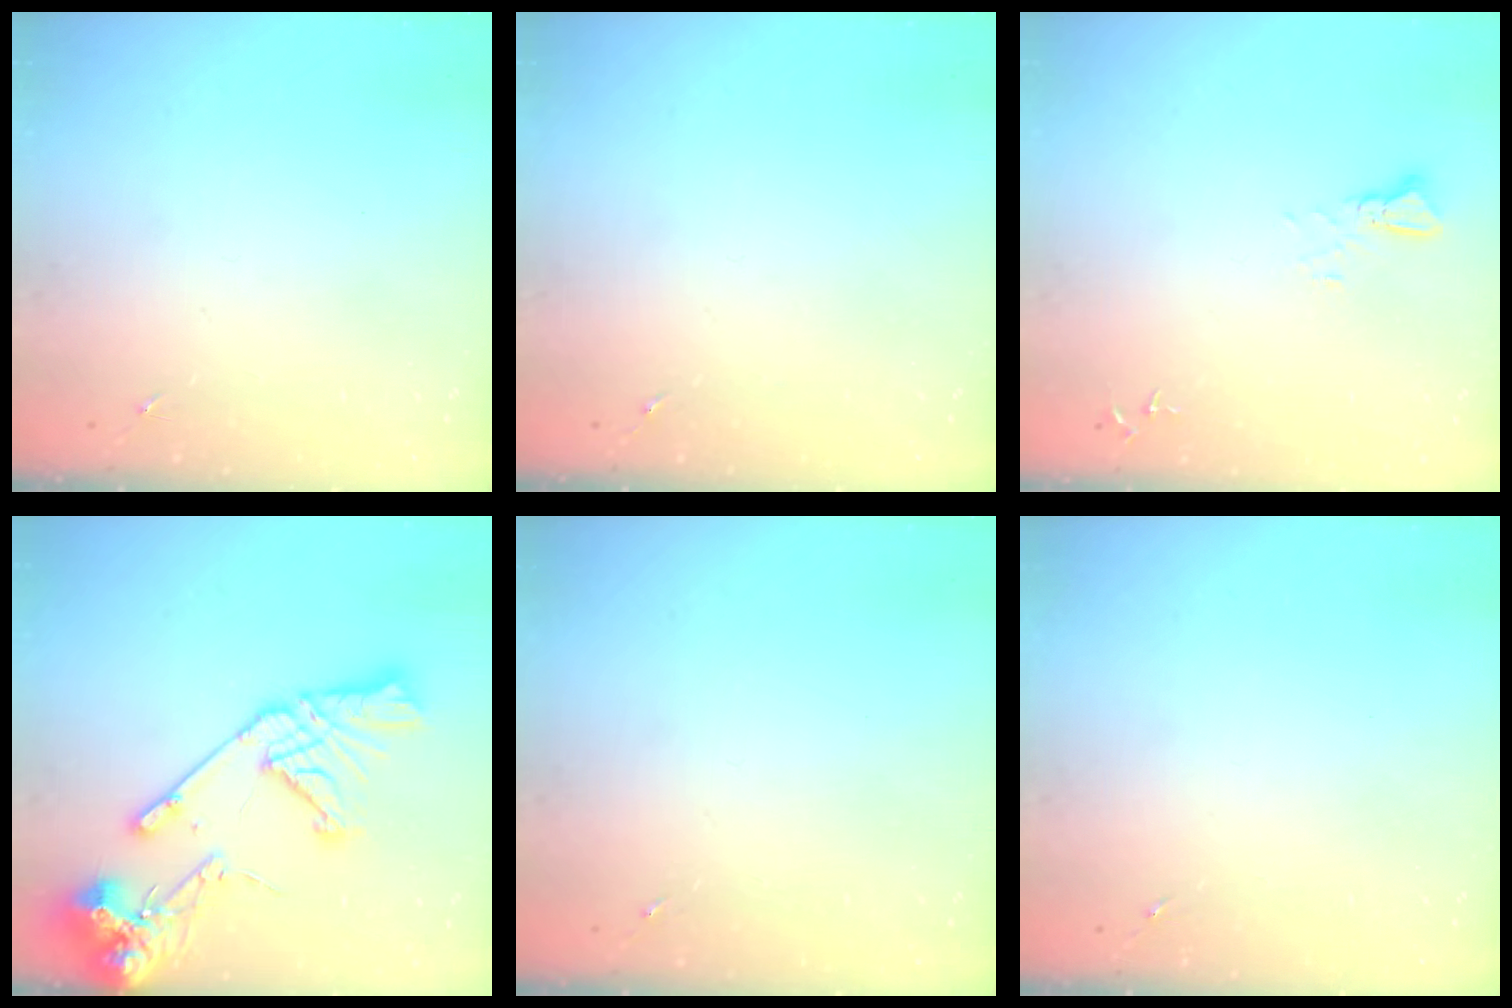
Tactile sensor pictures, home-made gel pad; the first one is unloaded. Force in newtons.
{"total": 0.0}
{"total": 3.7, "press": 3.7, "slide": 0.3}
{"total": 20.9, "press": 20.7, "slide": 2.5}
{"total": 0.0}
{"total": 0.0}